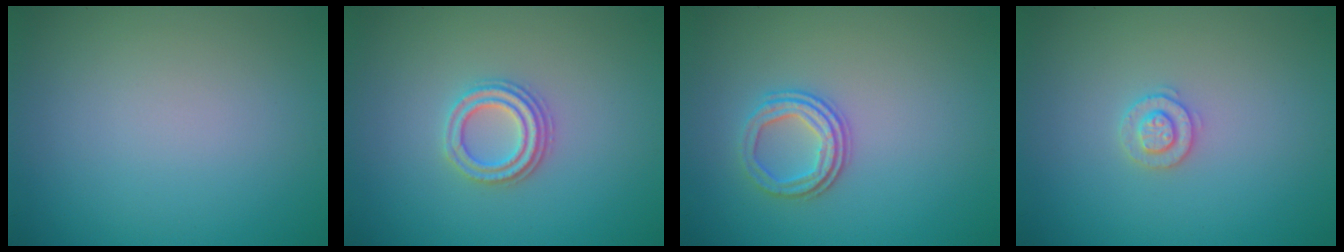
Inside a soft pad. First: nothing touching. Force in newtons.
{"total": 2.7, "press": 2.5, "slide": 1.2}
{"total": 2.7, "press": 2.3, "slide": 1.4}
{"total": 1.8, "press": 1.8, "slide": 0.4}